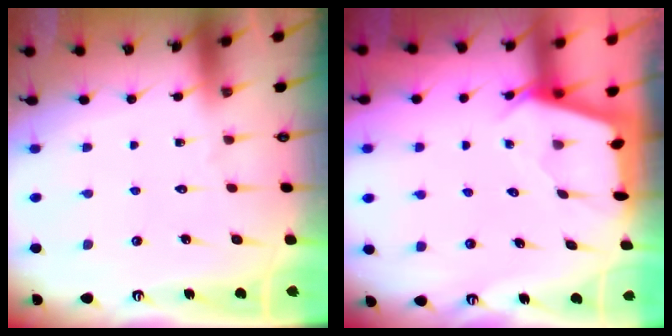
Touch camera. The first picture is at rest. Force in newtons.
{"total": 2.4, "press": 2.4, "slide": 0.3}